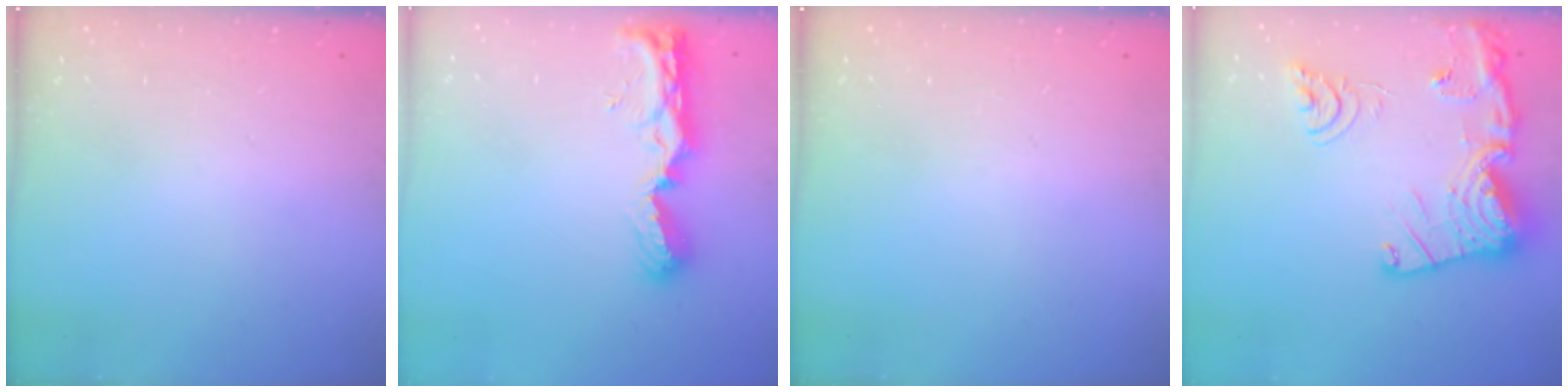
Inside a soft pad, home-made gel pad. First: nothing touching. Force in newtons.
{"total": 9.4, "press": 9.3, "slide": 1.2}
{"total": 0.0}
{"total": 21.7, "press": 21.5, "slide": 2.2}